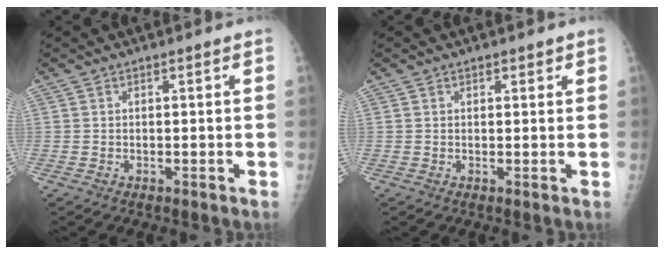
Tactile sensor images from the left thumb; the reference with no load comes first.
{"total": 1.1, "force": [0.7, 0.7, 0.4], "torque": [0.009, -0.003, 0.005]}